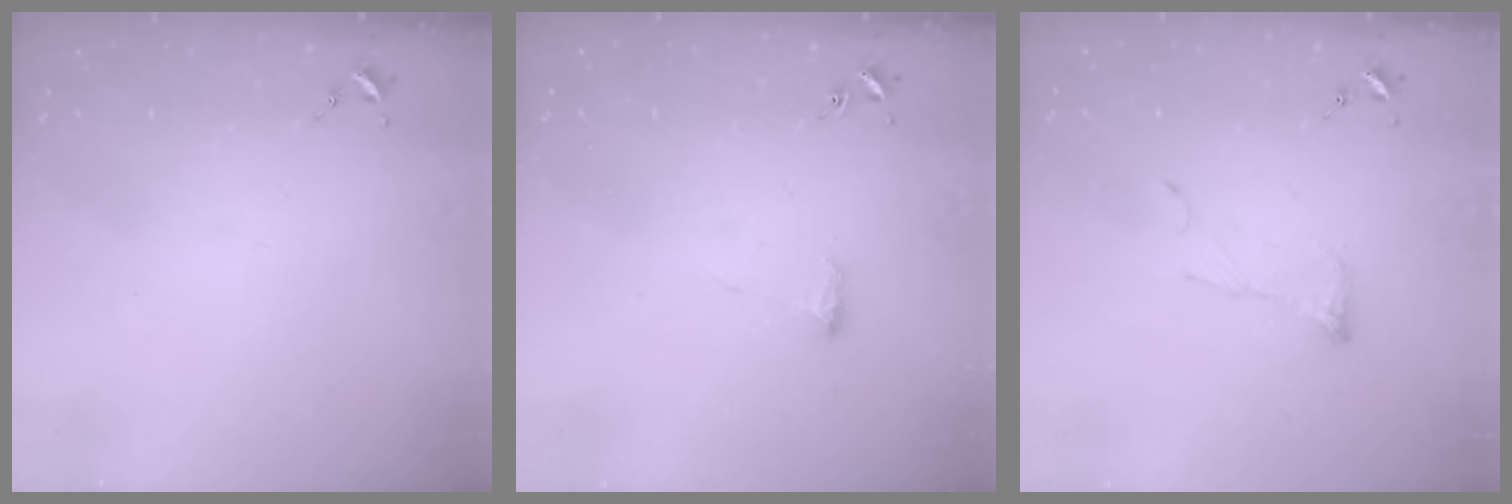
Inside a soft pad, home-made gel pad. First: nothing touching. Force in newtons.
{"total": 5.8, "press": 5.7, "slide": 0.8}
{"total": 6.7, "press": 6.6, "slide": 0.6}